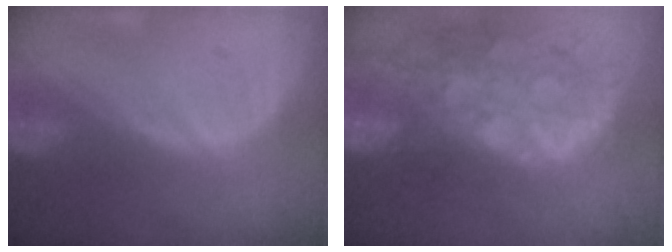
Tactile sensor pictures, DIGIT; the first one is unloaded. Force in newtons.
{"total": 13.9, "press": 11.3, "slide": 8.1}